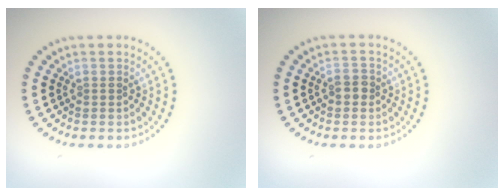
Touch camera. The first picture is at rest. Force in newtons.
{"total": 1.3, "press": 1.2, "slide": 0.4}